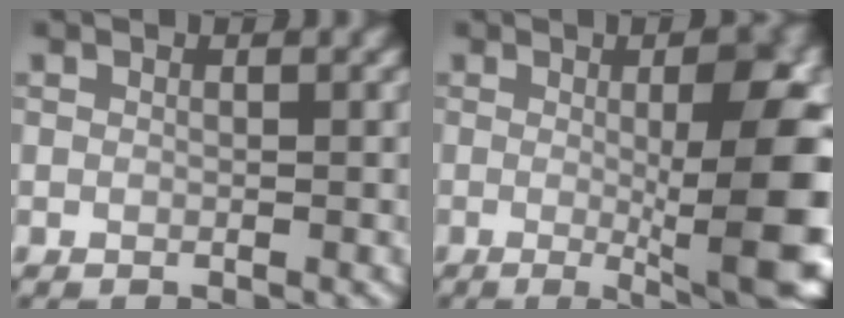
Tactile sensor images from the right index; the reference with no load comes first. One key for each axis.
{"total": 13.0, "fx": -0.3, "fy": 3.3, "fz": 12.5, "tx": -0.124, "ty": 0.000, "tz": -0.001}